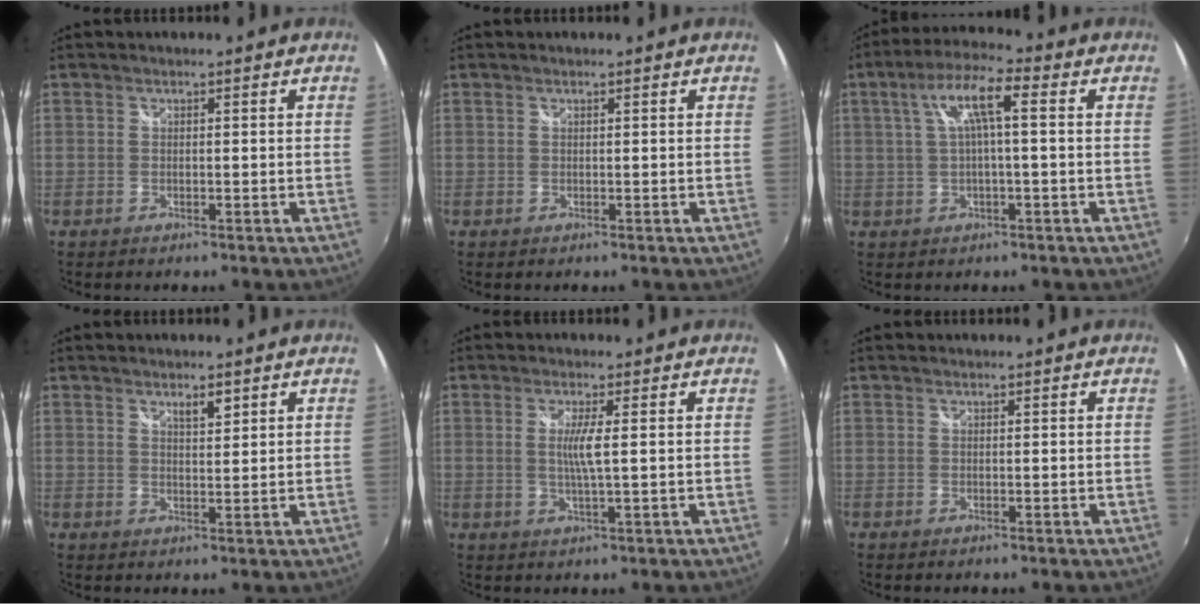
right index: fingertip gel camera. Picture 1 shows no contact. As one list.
[{"total": 0.0}, {"total": 7.8, "force": [1.4, 1.3, 7.6], "torque": [-0.141, 0.016, 0.029]}, {"total": 2.6, "force": [1.8, 0.8, 1.8], "torque": [-0.025, 0.001, 0.030]}, {"total": 3.6, "force": [0.4, -0.3, 3.6], "torque": [-0.067, -0.006, 0.006]}, {"total": 0.0}]